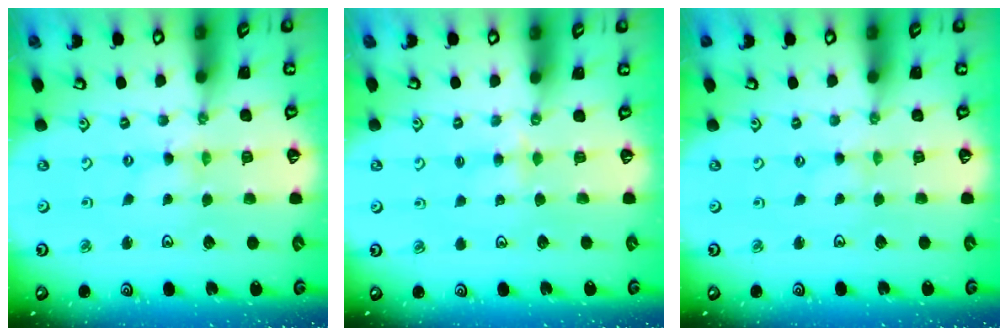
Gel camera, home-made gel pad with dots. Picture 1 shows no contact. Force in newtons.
{"total": 2.9, "press": 2.9, "slide": 0.5}
{"total": 0.0}